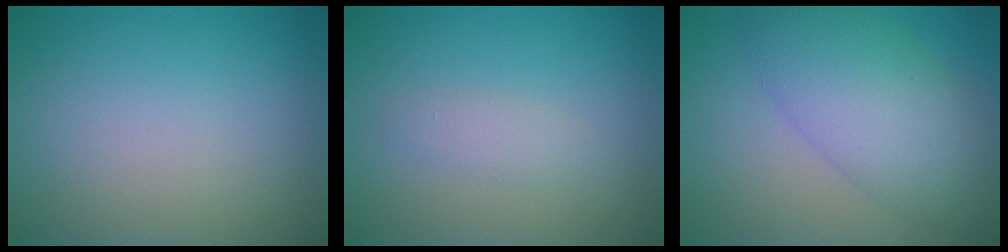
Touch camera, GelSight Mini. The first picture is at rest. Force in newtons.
{"total": 1.3, "press": 1.3, "slide": 0.0}
{"total": 6.8, "press": 6.8, "slide": 0.1}